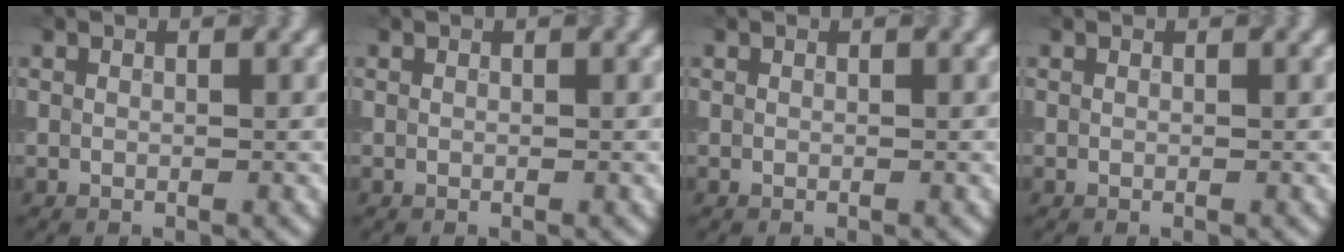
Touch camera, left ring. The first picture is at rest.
{"total": 0.0}
{"total": 0.0}
{"total": 0.0}